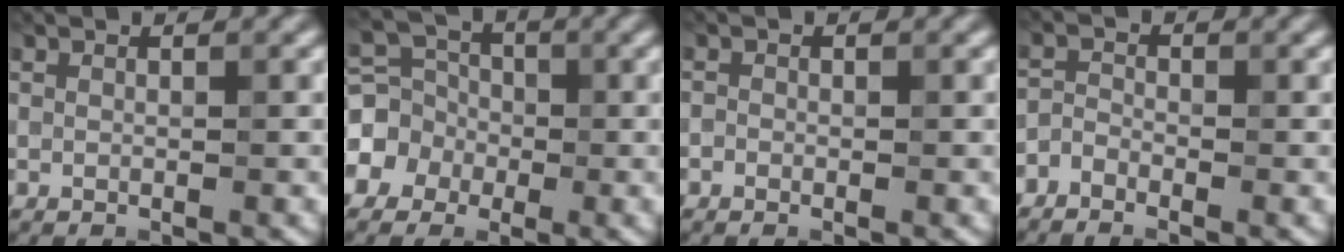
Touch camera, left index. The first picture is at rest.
{"total": 4.5, "force": [-1.3, 4.1, 1.5], "torque": [-0.007, 0.012, -0.039]}
{"total": 0.5, "force": [-0.3, 0.4, 0.1], "torque": [0.002, -0.002, -0.007]}
{"total": 1.6, "force": [-1.3, 0.8, 0.5], "torque": [-0.008, 0.003, -0.034]}